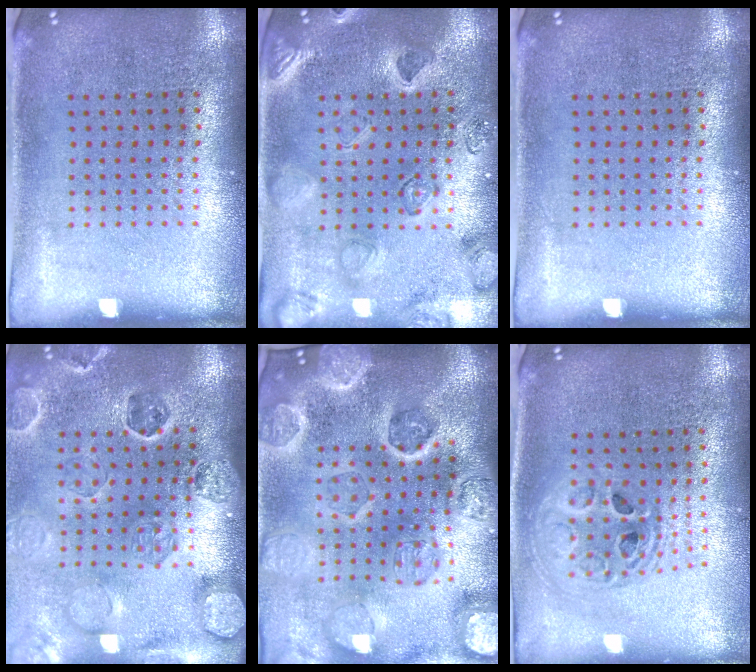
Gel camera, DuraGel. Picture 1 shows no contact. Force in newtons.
{"total": 2.4, "press": 2.3, "slide": 0.6}
{"total": 0.0}
{"total": 2.6, "press": 2.6, "slide": 0.3}
{"total": 5.4, "press": 4.6, "slide": 2.7}
{"total": 2.0, "press": 1.6, "slide": 1.2}